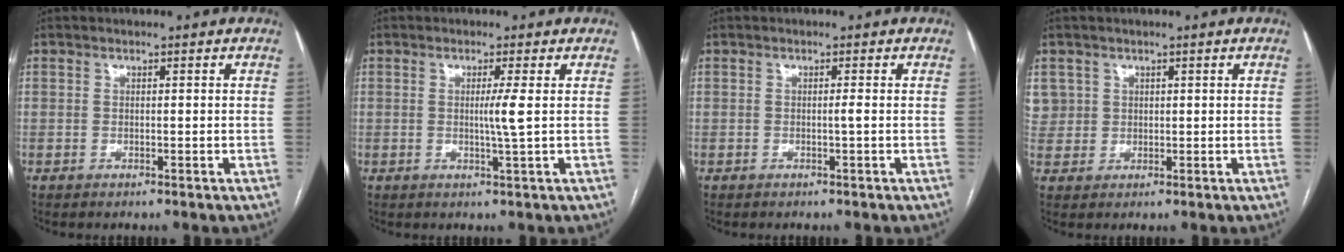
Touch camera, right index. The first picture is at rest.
{"total": 2.8, "force": [0.2, -0.9, 2.6], "torque": [-0.047, -0.006, 0.004]}
{"total": 0.7, "force": [-0.1, -0.2, 0.6], "torque": [-0.002, 0.001, -0.006]}
{"total": 3.8, "force": [1.6, 3.5, 0.2], "torque": [0.006, 0.013, 0.034]}